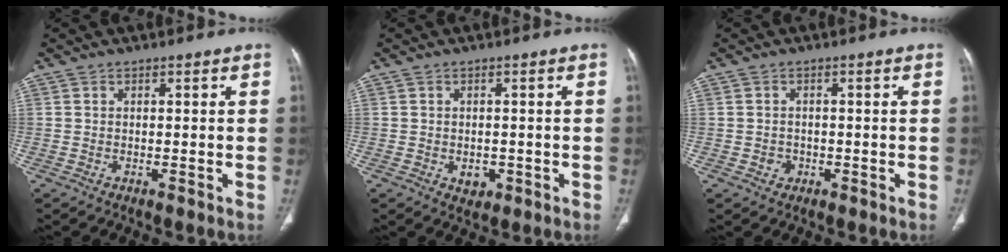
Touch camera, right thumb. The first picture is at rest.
{"total": 2.6, "force": [-0.8, 2.0, 1.5], "torque": [-0.010, 0.001, -0.003]}
{"total": 1.8, "force": [-0.6, 1.7, 0.5], "torque": [0.000, 0.007, -0.007]}